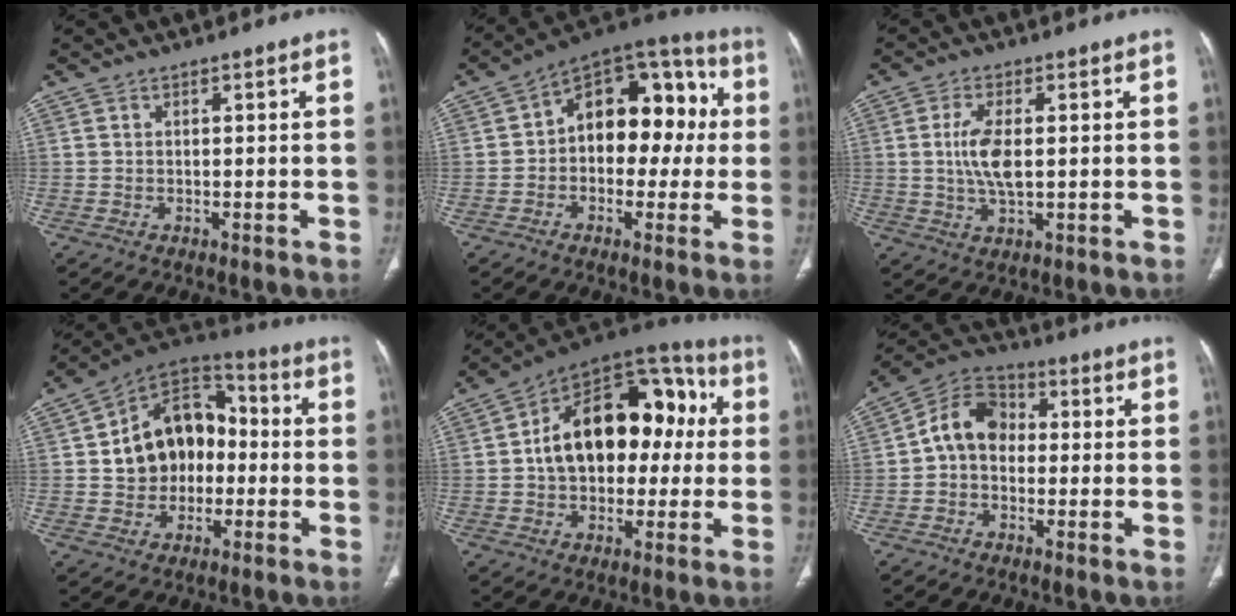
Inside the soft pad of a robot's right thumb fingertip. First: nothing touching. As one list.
[{"total": 17.3, "force": [1.1, 11.1, 13.2], "torque": [-0.125, 0.056, 0.002]}, {"total": 6.9, "force": [0.4, 2.9, 6.2], "torque": [-0.130, -0.005, 0.008]}, {"total": 15.7, "force": [-0.3, 12.0, 10.2], "torque": [-0.117, 0.038, -0.011]}, {"total": 22.4, "force": [1.8, 14.3, 17.2], "torque": [-0.225, 0.047, 0.023]}, {"total": 9.3, "force": [-0.2, 7.2, 5.9], "torque": [-0.083, 0.033, -0.020]}]